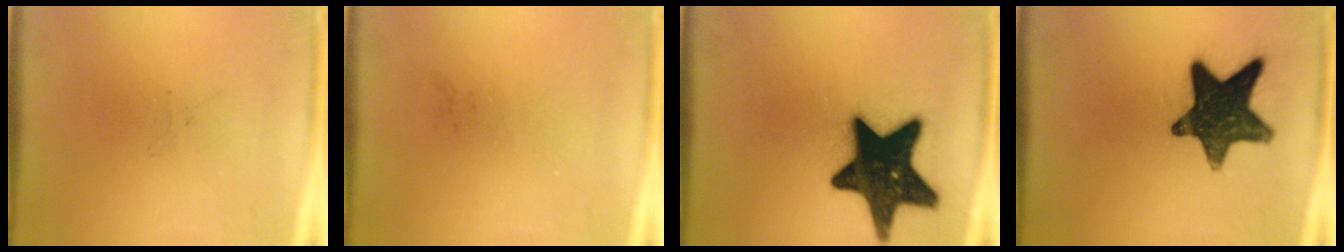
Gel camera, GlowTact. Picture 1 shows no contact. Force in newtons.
{"total": 0.0}
{"total": 19.4}
{"total": 15.4}